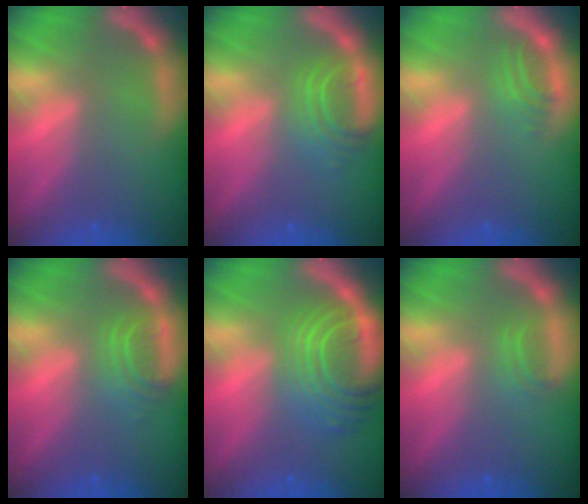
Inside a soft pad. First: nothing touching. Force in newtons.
{"total": 4.0}
{"total": 2.0}
{"total": 2.9}
{"total": 9.5}
{"total": 1.4}